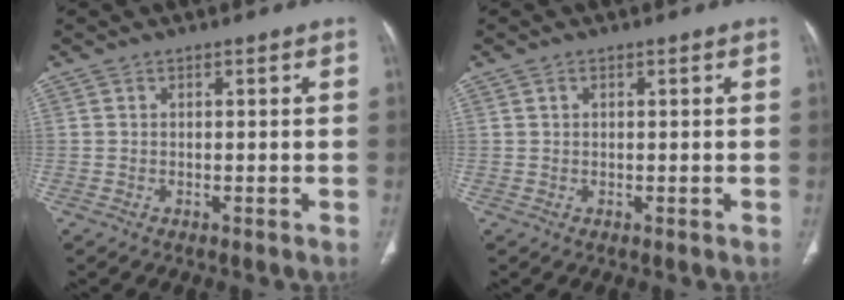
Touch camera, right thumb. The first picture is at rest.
{"total": 0.6, "force": [0.3, 0.4, 0.4], "torque": [-0.006, 0.000, 0.005]}